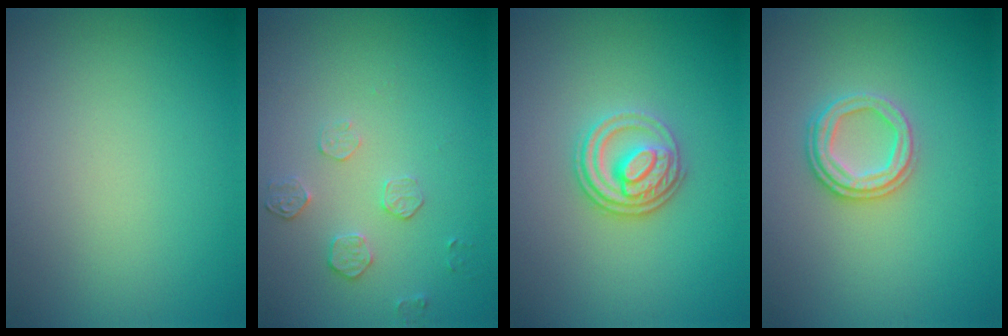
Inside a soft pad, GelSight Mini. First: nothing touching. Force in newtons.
{"total": 1.7, "press": 1.0, "slide": 1.4}
{"total": 3.3, "press": 2.9, "slide": 1.6}
{"total": 2.5, "press": 2.4, "slide": 0.6}